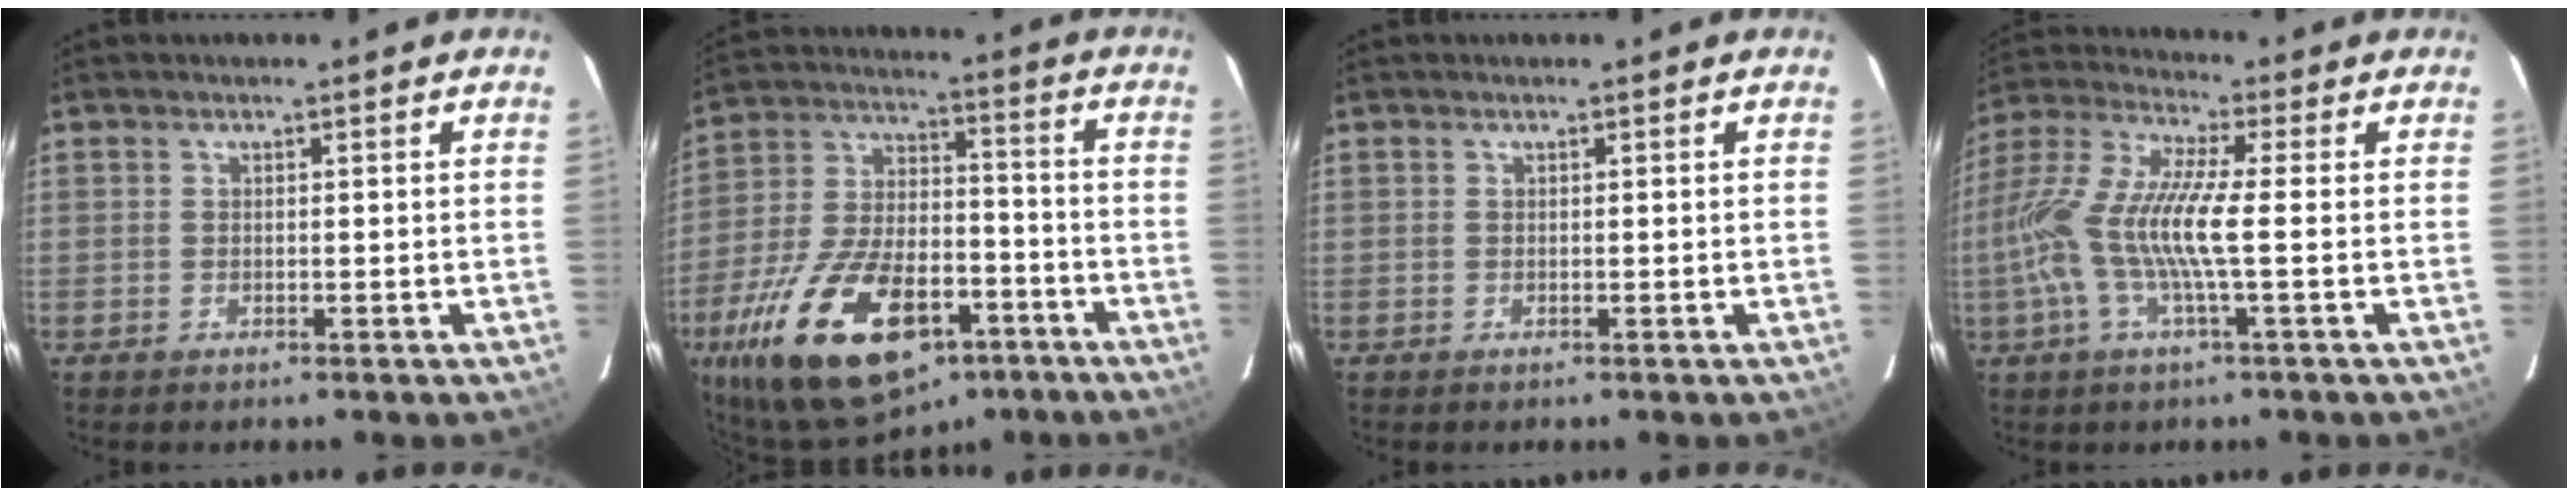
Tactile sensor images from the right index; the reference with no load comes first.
{"total": 26.2, "force": [-14.4, 12.6, 17.9], "torque": [-0.358, -0.017, -0.227]}
{"total": 0.0}
{"total": 14.3, "force": [-2.1, 1.2, 14.1], "torque": [-0.273, -0.002, -0.048]}